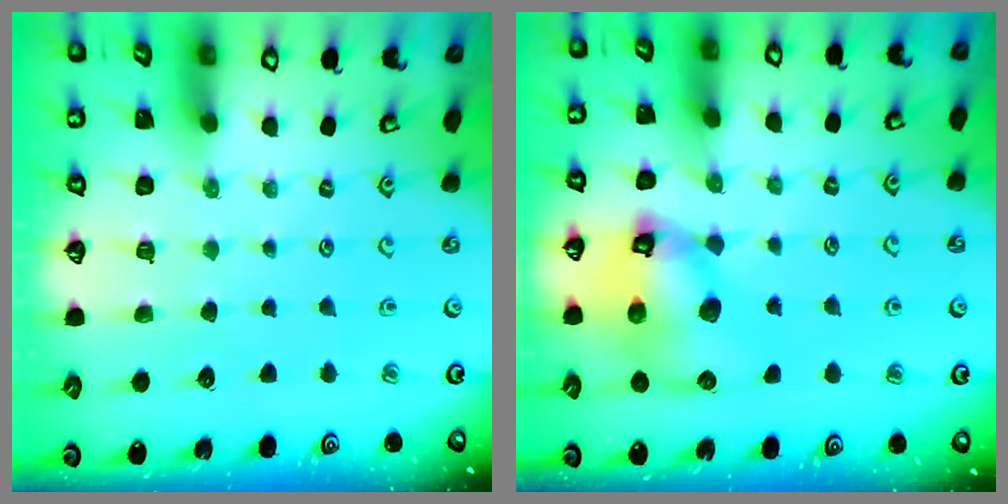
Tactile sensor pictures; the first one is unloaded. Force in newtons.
{"total": 14.8, "press": 14.7, "slide": 2.0}